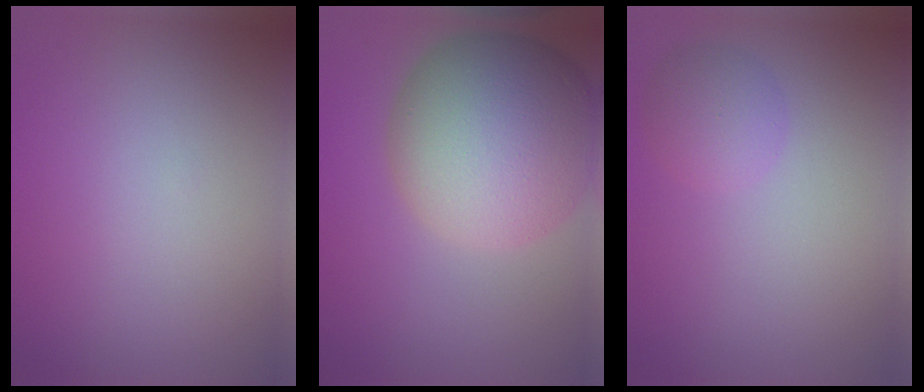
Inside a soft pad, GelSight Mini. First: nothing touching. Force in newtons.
{"total": 13.5, "press": 13.4, "slide": 0.6}
{"total": 2.5, "press": 2.5, "slide": 0.1}